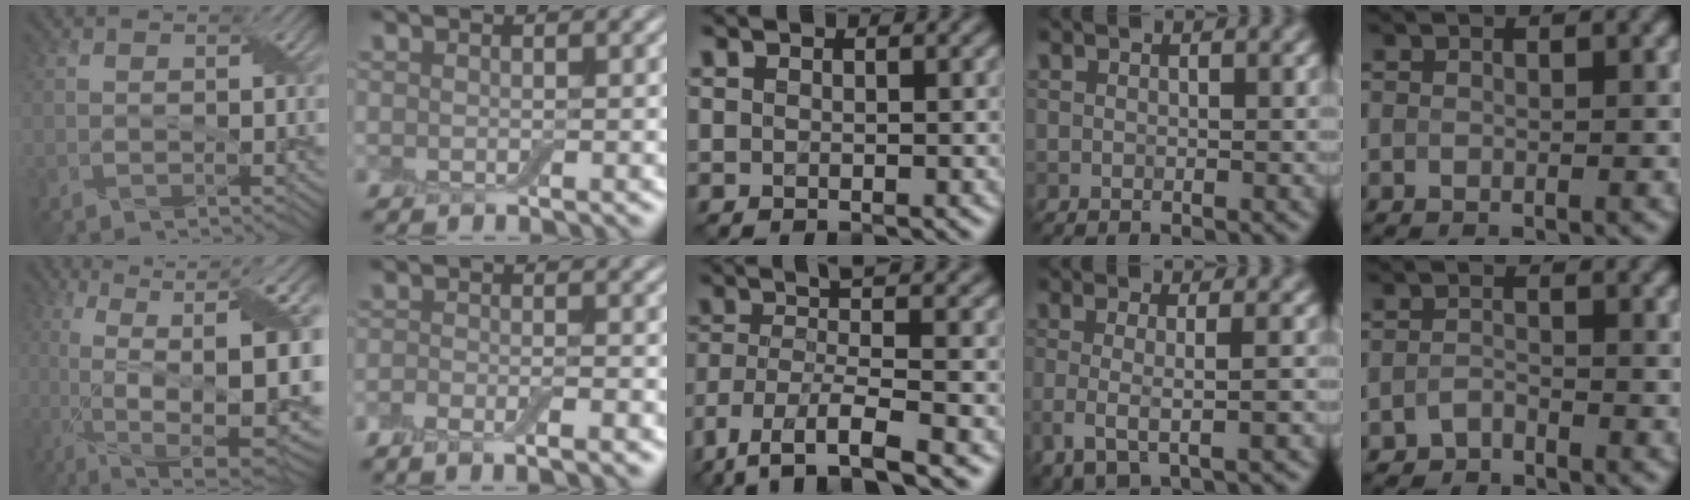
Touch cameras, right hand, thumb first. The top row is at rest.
{"thumb": {"total": 18.3, "force": [-2.8, 6.1, 17.0], "torque": [-0.259, -0.003, -0.051]}, "index": {"total": 2.8, "force": [-1.8, 0.5, 2.1], "torque": [-0.041, 0.003, -0.032]}, "middle": {"total": 7.4, "force": [-3.8, 1.7, 6.1], "torque": [-0.116, -0.007, -0.074]}, "ring": {"total": 3.7, "force": [-0.4, 1.2, 3.4], "torque": [-0.065, -0.009, -0.010]}, "little": {"total": 2.0, "force": [-1.7, -0.2, -0.9], "torque": [0.009, 0.002, -0.028]}}